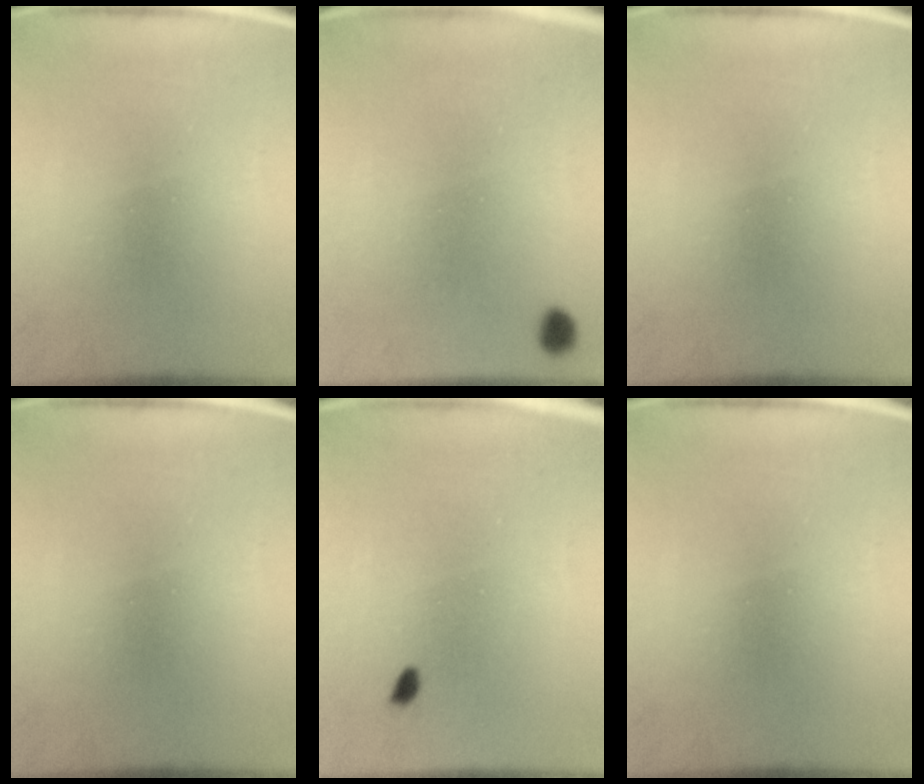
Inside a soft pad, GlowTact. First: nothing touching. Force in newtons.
{"total": 2.9}
{"total": 0.0}
{"total": 0.0}
{"total": 0.9}
{"total": 0.0}